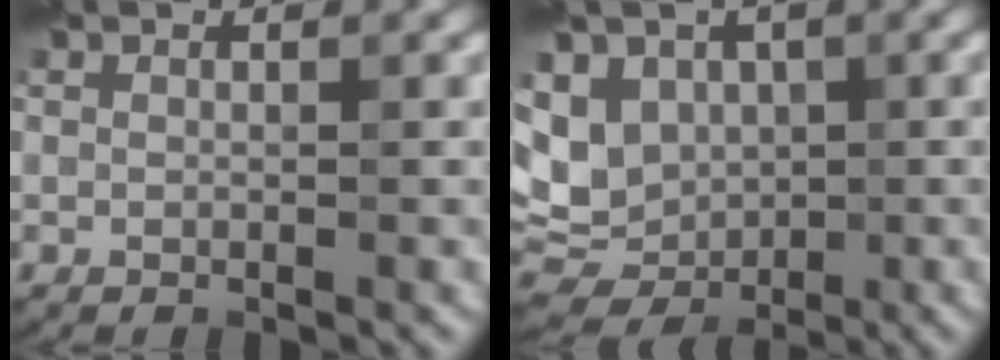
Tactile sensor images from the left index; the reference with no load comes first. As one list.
[{"total": 7.7, "force": [0.8, 6.3, 4.4], "torque": [-0.084, 0.007, 0.024]}]